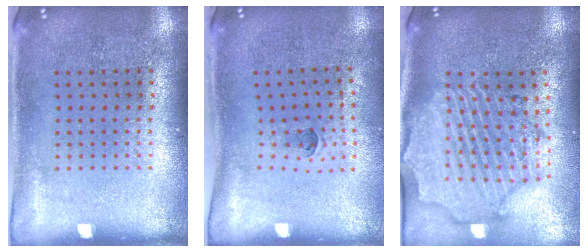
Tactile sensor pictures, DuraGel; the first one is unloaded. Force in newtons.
{"total": 0.5, "press": 0.3, "slide": 0.4}
{"total": 2.9, "press": 2.6, "slide": 1.3}